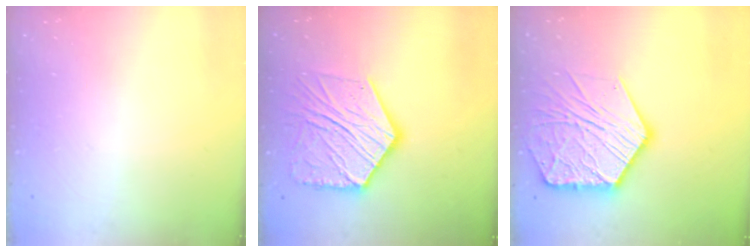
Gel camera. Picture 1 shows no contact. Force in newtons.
{"total": 18.5, "press": 18.4, "slide": 1.4}
{"total": 18.6, "press": 18.6, "slide": 1.4}